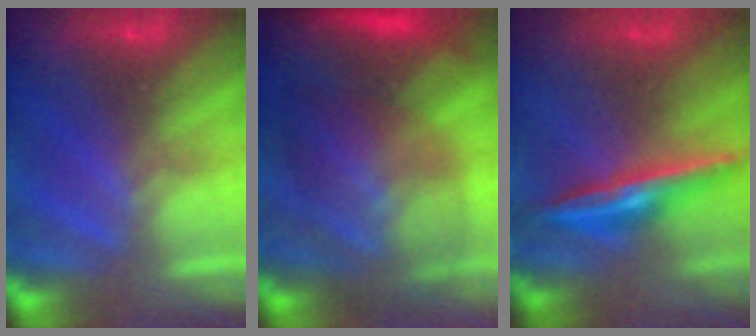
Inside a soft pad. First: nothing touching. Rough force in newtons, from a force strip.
{"total": 7.4}
{"total": 1.6}